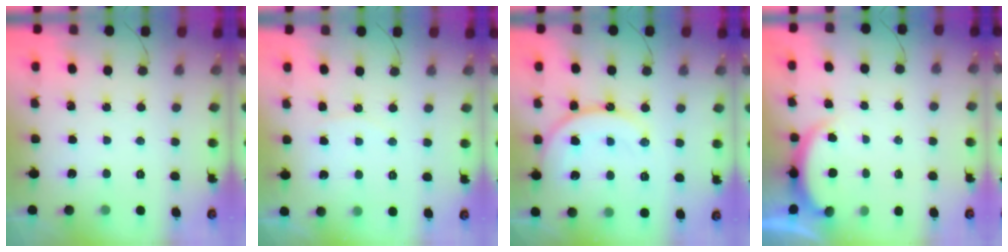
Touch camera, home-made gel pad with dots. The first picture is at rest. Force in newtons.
{"total": 5.2, "press": 5.2, "slide": 0.4}
{"total": 14.8, "press": 14.6, "slide": 1.9}
{"total": 2.5, "press": 2.4, "slide": 0.6}